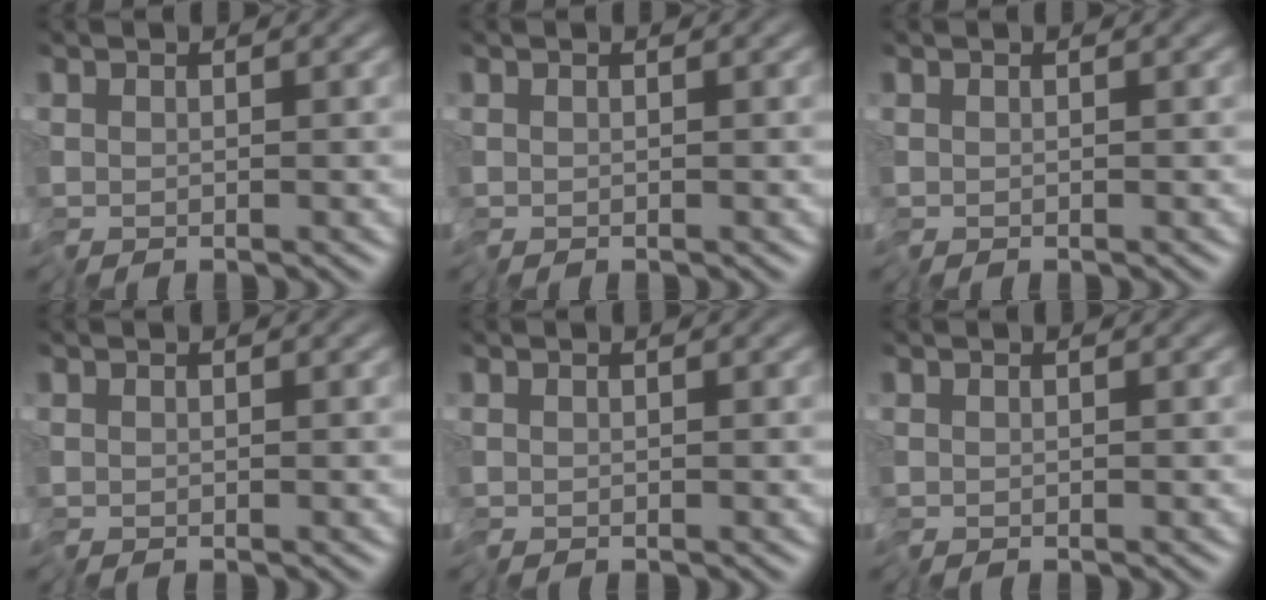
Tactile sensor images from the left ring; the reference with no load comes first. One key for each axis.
{"total": 0.0}
{"total": 0.0}
{"total": 0.0}
{"total": 0.0}
{"total": 0.0}